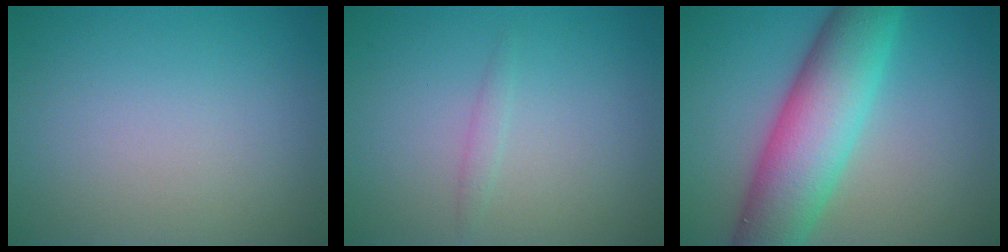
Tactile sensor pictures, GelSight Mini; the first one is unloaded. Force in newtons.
{"total": 0.8, "press": 0.8, "slide": 0.1}
{"total": 9.7, "press": 9.7, "slide": 0.2}